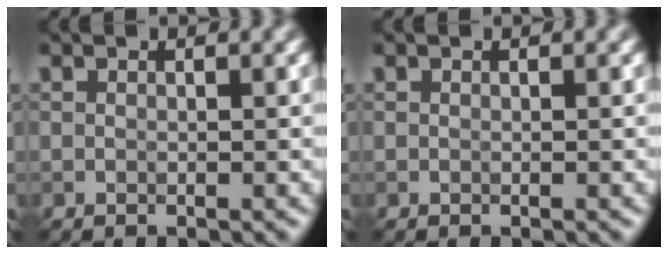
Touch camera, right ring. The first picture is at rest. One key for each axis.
{"total": 0.0}